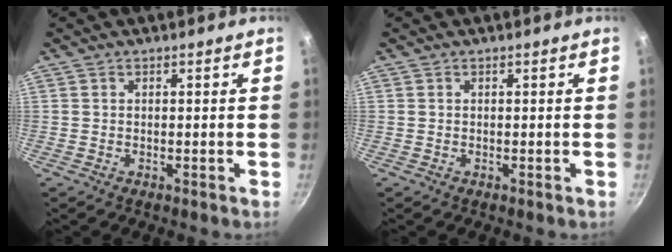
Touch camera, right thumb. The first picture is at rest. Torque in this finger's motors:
{"motor_torque": [-0.34, 0.34, 0.00, 0.00, 0.00]}